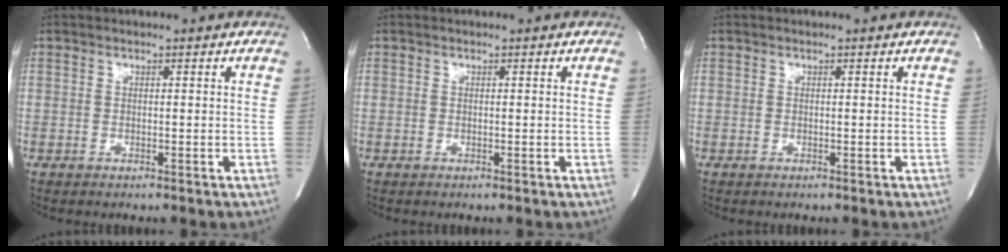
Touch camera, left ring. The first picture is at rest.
{"total": 0.0}
{"total": 0.0}